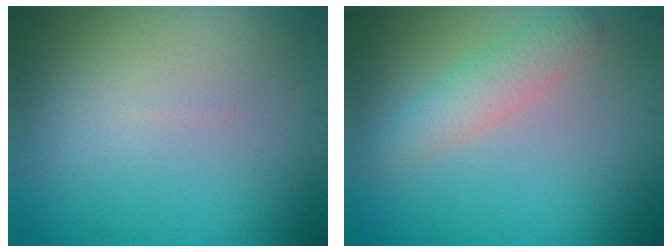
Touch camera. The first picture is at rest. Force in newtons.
{"total": 2.5, "press": 2.5, "slide": 0.2}